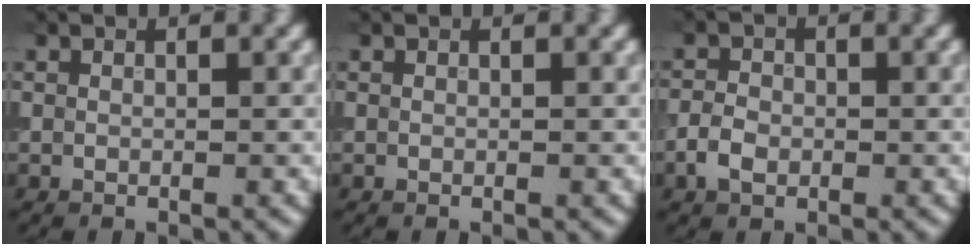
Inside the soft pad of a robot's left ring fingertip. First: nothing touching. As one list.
[{"total": 0.0}, {"total": 2.4, "force": [-0.9, 1.7, 1.4], "torque": [-0.024, 0.002, -0.023]}]